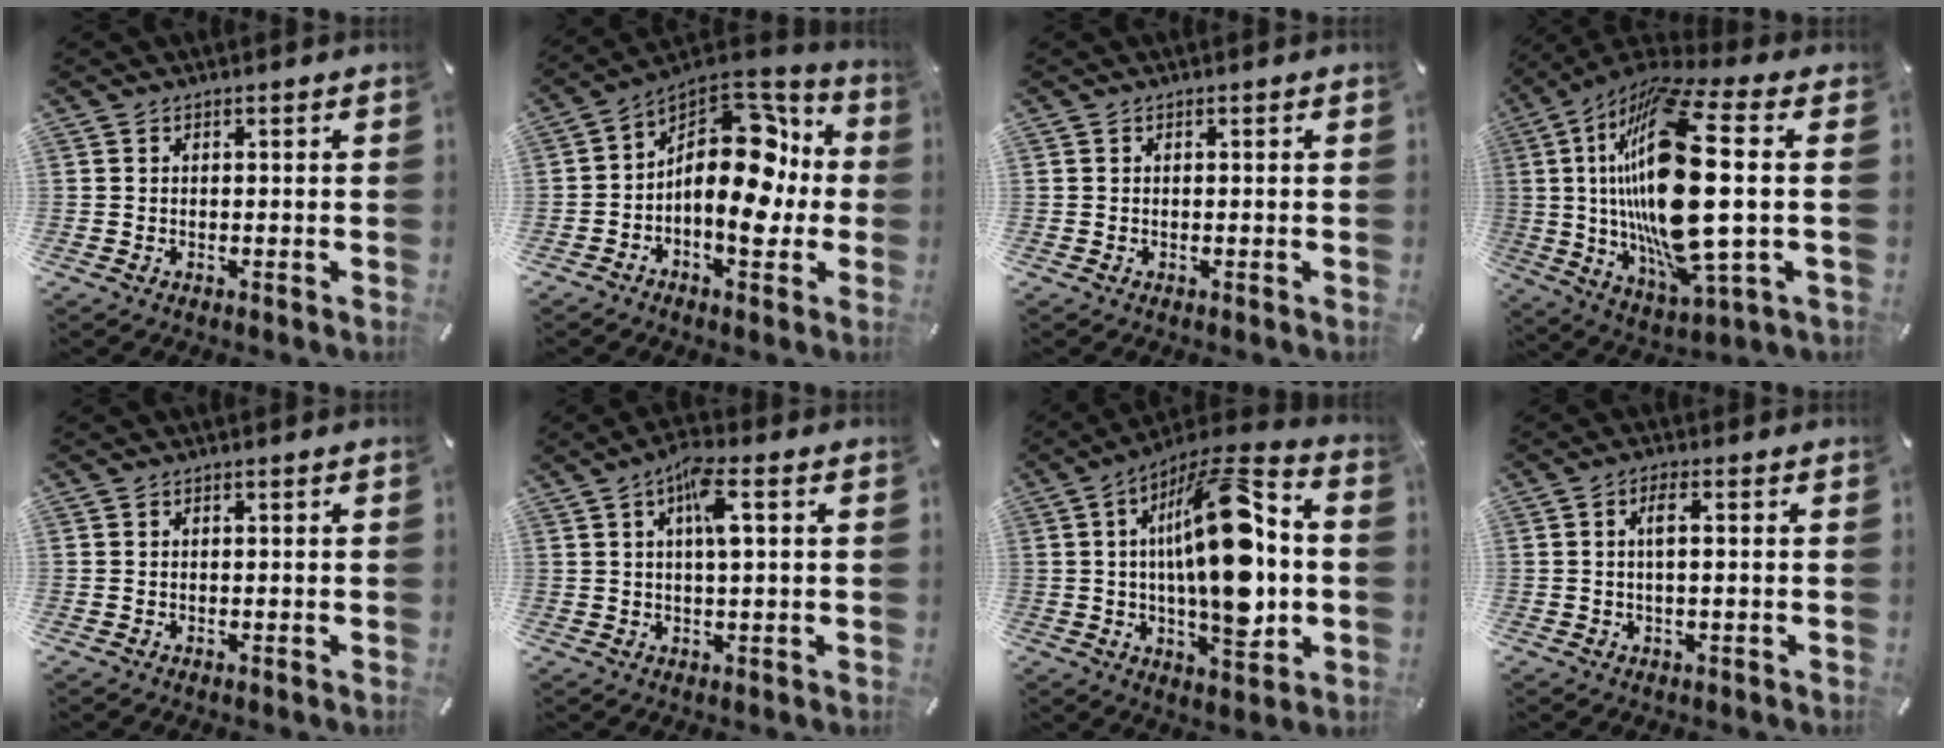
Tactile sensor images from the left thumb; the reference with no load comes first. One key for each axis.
{"total": 18.9, "fx": 0.1, "fy": 11.0, "fz": 15.4, "tx": -0.224, "ty": -0.006, "tz": 0.006}
{"total": 0.0}
{"total": 29.2, "fx": 3.3, "fy": 8.6, "fz": 27.7, "tx": -0.574, "ty": -0.044, "tz": 0.041}
{"total": 0.0}
{"total": 7.1, "fx": 2.0, "fy": 1.7, "fz": 6.6, "tx": -0.124, "ty": 0.003, "tz": 0.031}
{"total": 23.9, "fx": 0.8, "fy": 9.6, "fz": 21.8, "tx": -0.359, "ty": -0.006, "tz": 0.012}
{"total": 3.6, "fx": 0.3, "fy": 0.6, "fz": 3.6, "tx": -0.070, "ty": 0.003, "tz": 0.002}